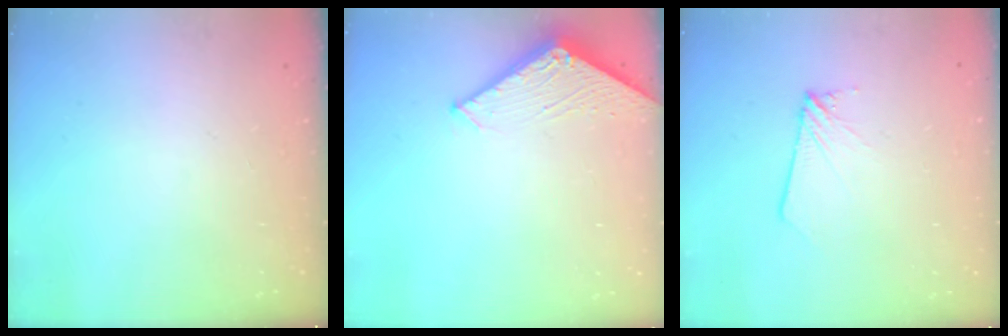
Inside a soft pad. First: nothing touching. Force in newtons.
{"total": 2.9, "press": 2.9, "slide": 0.3}
{"total": 2.4, "press": 2.3, "slide": 0.3}